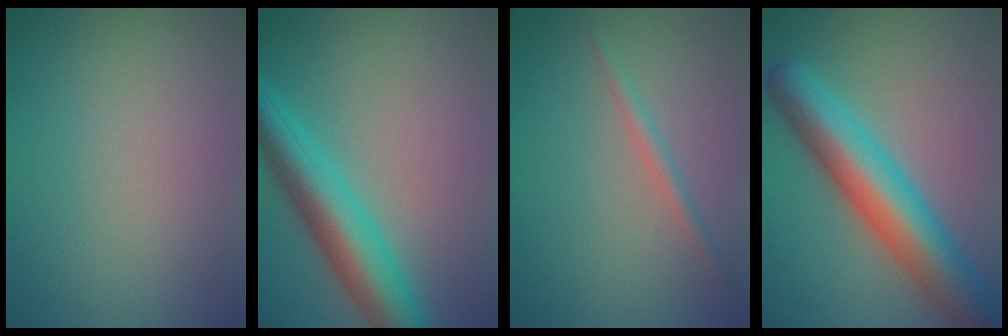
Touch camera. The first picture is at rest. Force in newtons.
{"total": 6.9, "press": 6.8, "slide": 0.5}
{"total": 1.4, "press": 1.4, "slide": 0.0}
{"total": 9.4, "press": 9.4, "slide": 0.4}